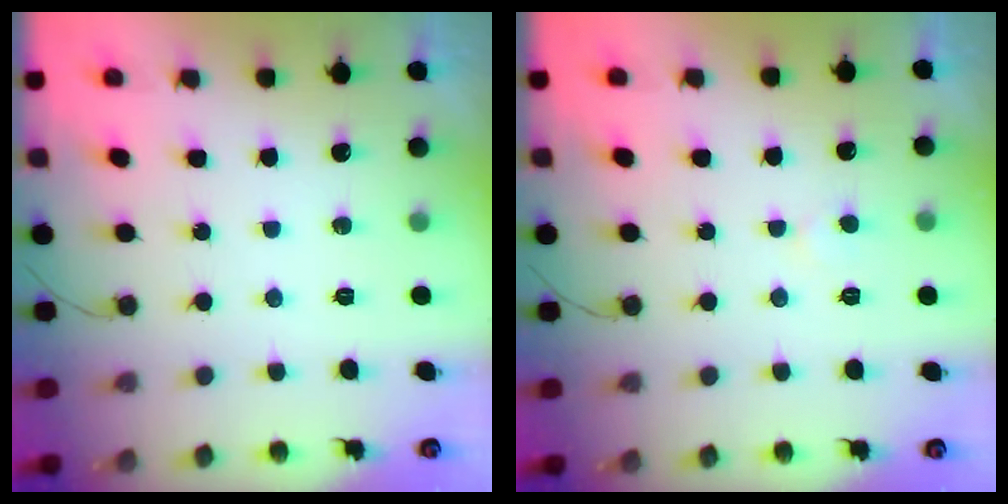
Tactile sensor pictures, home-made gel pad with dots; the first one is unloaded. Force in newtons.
{"total": 3.7, "press": 3.7, "slide": 0.4}